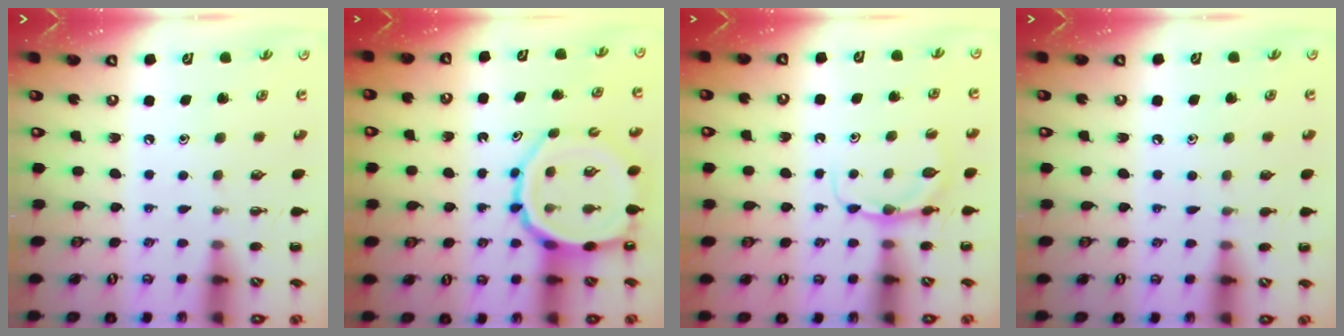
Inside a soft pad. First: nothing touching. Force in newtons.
{"total": 11.3, "press": 10.8, "slide": 3.0}
{"total": 4.8, "press": 4.6, "slide": 1.4}
{"total": 2.6, "press": 2.4, "slide": 1.0}